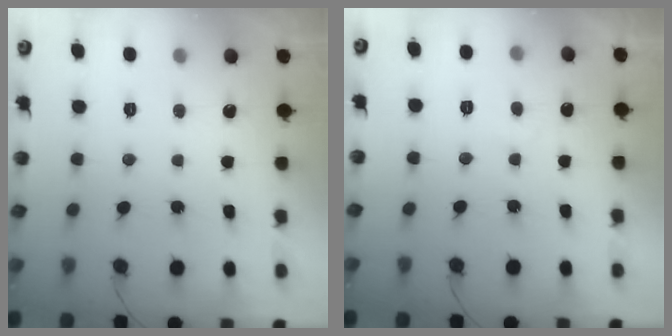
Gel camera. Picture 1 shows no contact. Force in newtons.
{"total": 2.0, "press": 1.9, "slide": 0.6}